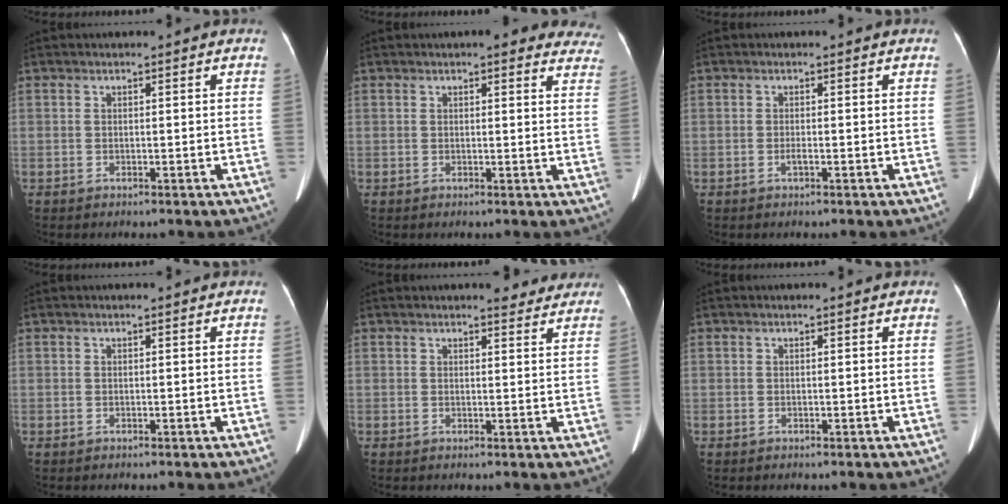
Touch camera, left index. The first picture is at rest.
{"total": 11.3, "force": [10.0, 3.0, 4.4], "torque": [-0.009, -0.005, 0.085]}
{"total": 0.7, "force": [-0.3, 0.0, 0.6], "torque": [-0.014, 0.000, -0.005]}
{"total": 0.0}
{"total": 3.9, "force": [3.5, 1.0, 1.3], "torque": [-0.010, 0.001, 0.033]}
{"total": 0.0}